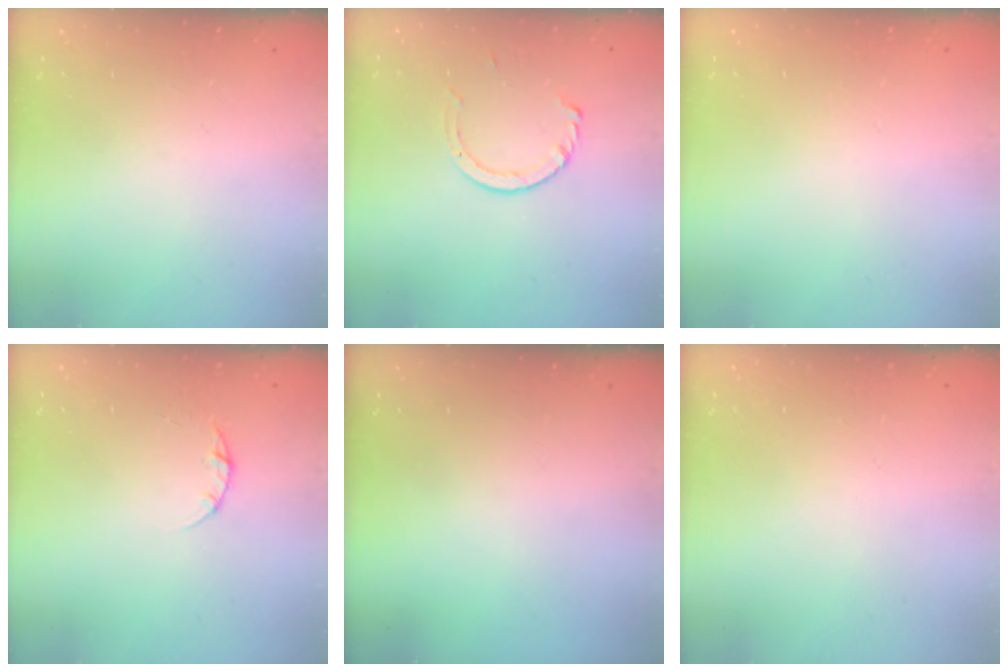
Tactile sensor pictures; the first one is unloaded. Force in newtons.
{"total": 3.9, "press": 3.9, "slide": 0.4}
{"total": 2.6, "press": 2.6, "slide": 0.2}
{"total": 3.2, "press": 3.1, "slide": 0.4}
{"total": 0.0}
{"total": 2.6, "press": 2.6, "slide": 0.2}